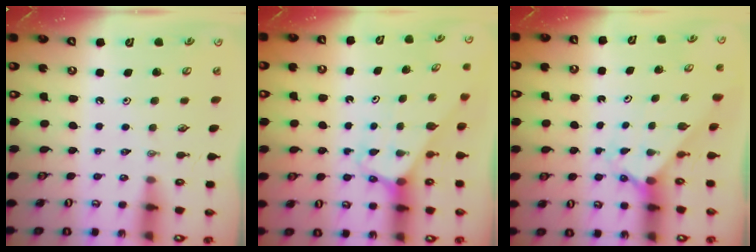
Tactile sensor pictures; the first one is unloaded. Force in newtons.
{"total": 3.2, "press": 3.2, "slide": 0.2}
{"total": 2.0, "press": 2.0, "slide": 0.2}